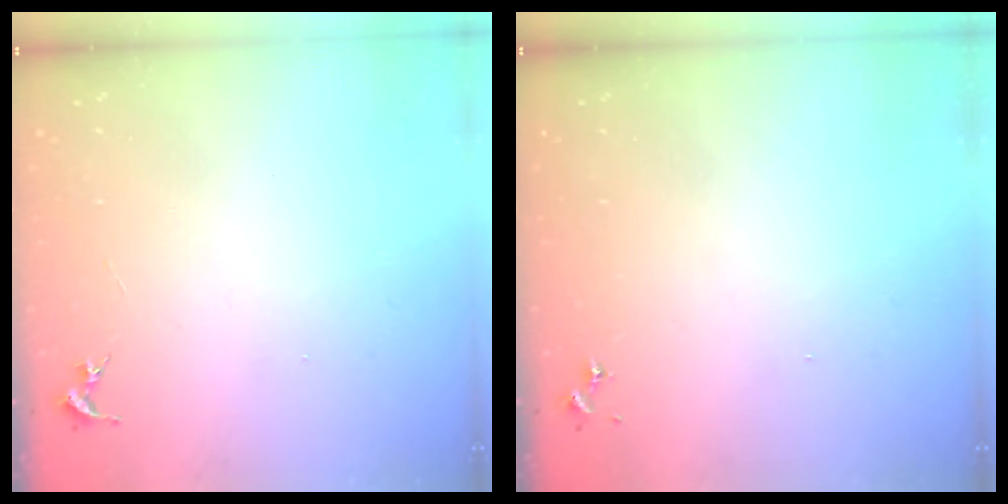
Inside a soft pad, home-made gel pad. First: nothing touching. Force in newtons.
{"total": 0.0}